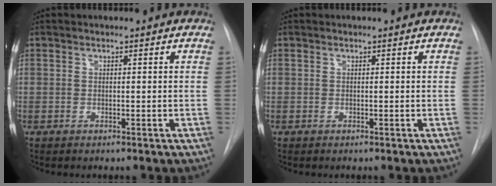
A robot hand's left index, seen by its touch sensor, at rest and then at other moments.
{"total": 0.0}